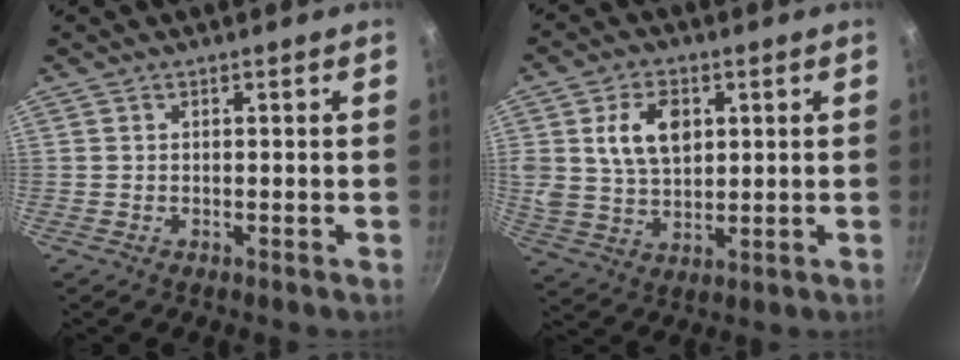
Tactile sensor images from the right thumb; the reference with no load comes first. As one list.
[{"total": 10.7, "force": [3.0, 7.1, 7.4], "torque": [-0.117, -0.010, 0.055]}]